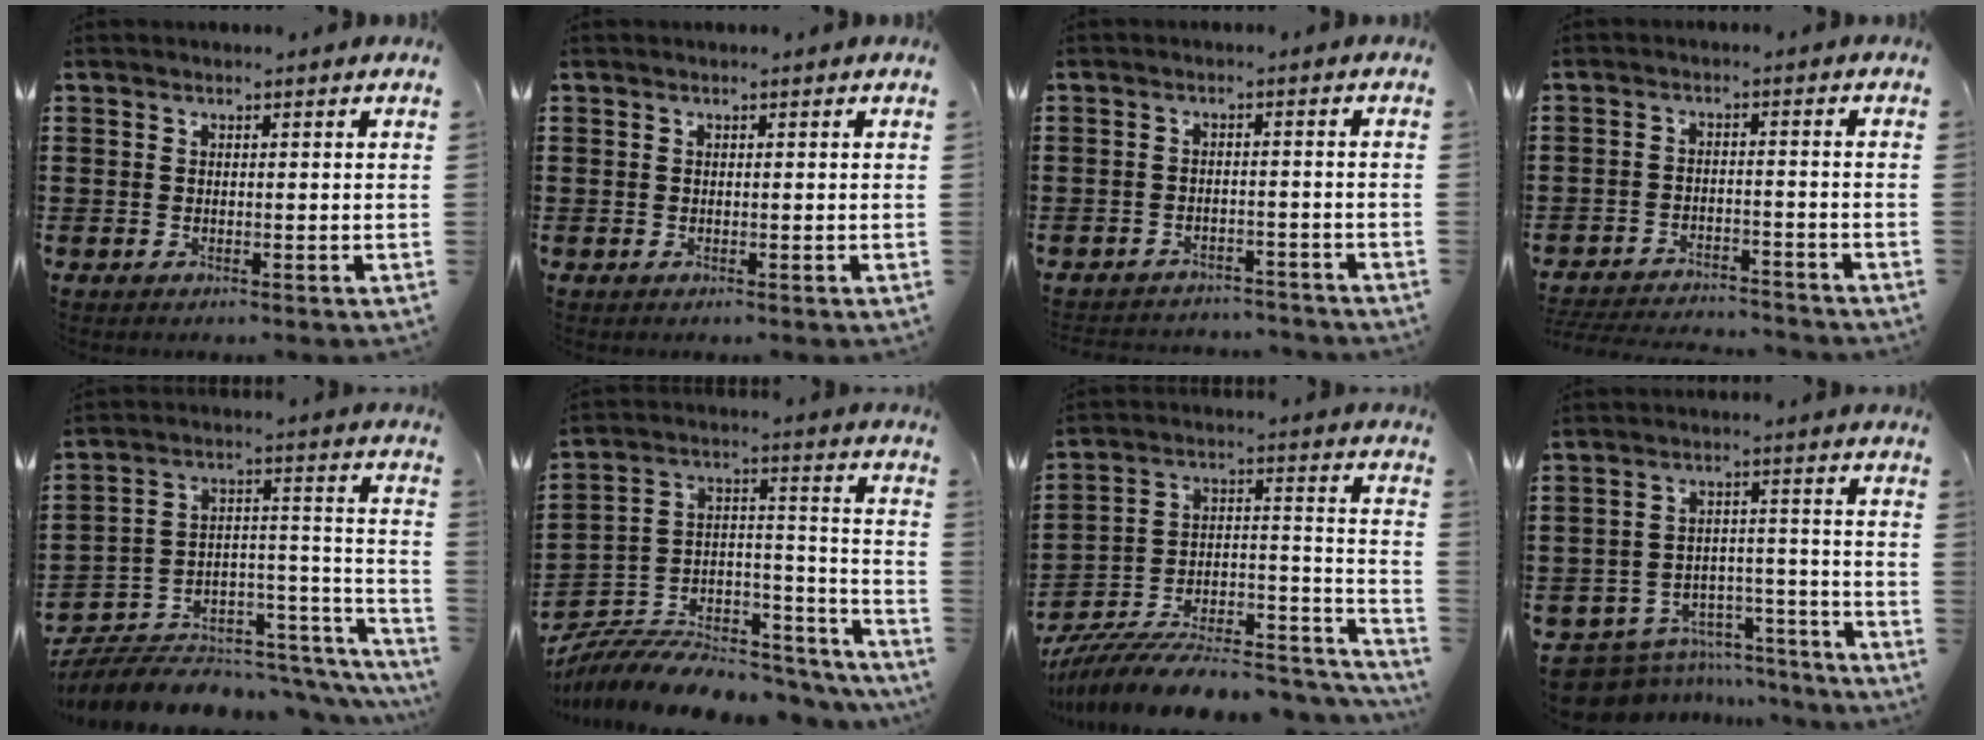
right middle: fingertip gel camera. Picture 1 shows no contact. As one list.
[{"total": 0.0}, {"total": 2.7, "force": [-2.7, 0.2, -0.1], "torque": [-0.006, -0.004, -0.057]}, {"total": 3.9, "force": [-3.9, 0.3, 0.3], "torque": [-0.016, -0.001, -0.083]}, {"total": 6.0, "force": [-5.3, 2.3, 1.5], "torque": [-0.031, -0.014, -0.098]}, {"total": 7.2, "force": [-6.7, 2.0, 1.6], "torque": [-0.028, -0.003, -0.131]}, {"total": 10.4, "force": [-9.3, 2.2, 4.1], "torque": [-0.051, 0.017, -0.175]}, {"total": 8.3, "force": [-7.8, 2.6, 1.5], "torque": [-0.035, 0.025, -0.151]}]